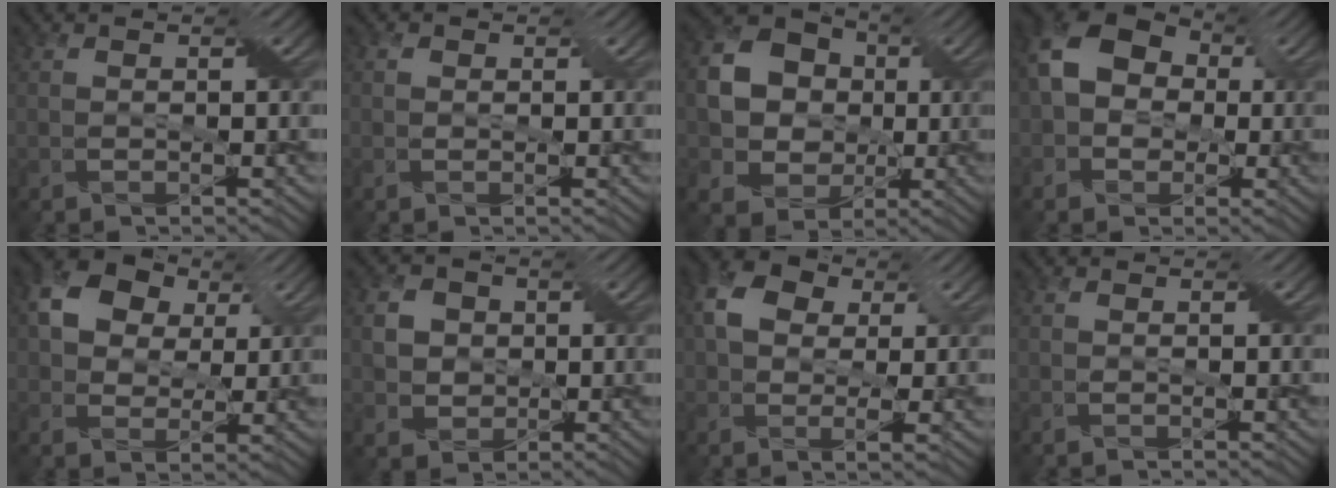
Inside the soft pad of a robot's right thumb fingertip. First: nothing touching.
{"total": 0.6, "force": [0.2, 0.6, 0.2], "torque": [-0.002, 0.001, 0.002]}
{"total": 12.1, "force": [0.6, 10.5, 6.0], "torque": [-0.170, 0.006, 0.001]}
{"total": 9.6, "force": [0.6, 7.7, 5.7], "torque": [-0.123, 0.009, -0.008]}
{"total": 8.8, "force": [3.4, 6.4, 5.0], "torque": [-0.125, 0.020, 0.048]}
{"total": 4.7, "force": [0.5, 4.4, 1.5], "torque": [-0.057, 0.009, 0.003]}
{"total": 6.7, "force": [1.5, 4.6, 4.6], "torque": [-0.098, 0.004, 0.024]}
{"total": 0.0}